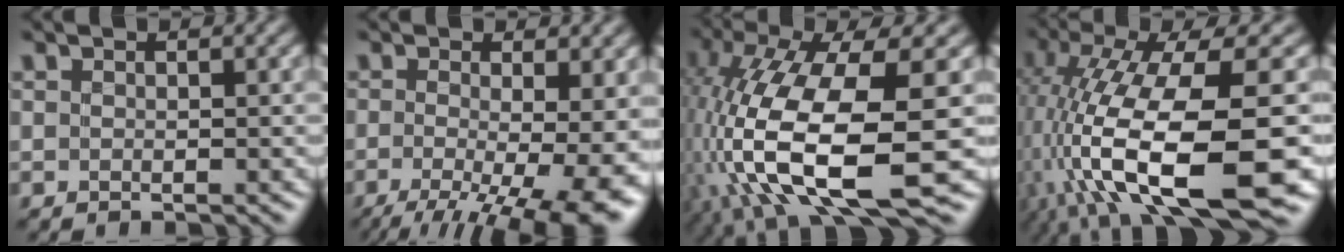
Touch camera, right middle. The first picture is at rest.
{"total": 12.2, "force": [-3.1, 4.3, 11.0], "torque": [-0.145, -0.023, -0.029]}
{"total": 13.1, "force": [-3.4, 5.2, 11.6], "torque": [-0.234, -0.019, -0.060]}
{"total": 14.0, "force": [-4.8, 4.7, 12.2], "torque": [-0.239, -0.021, -0.073]}